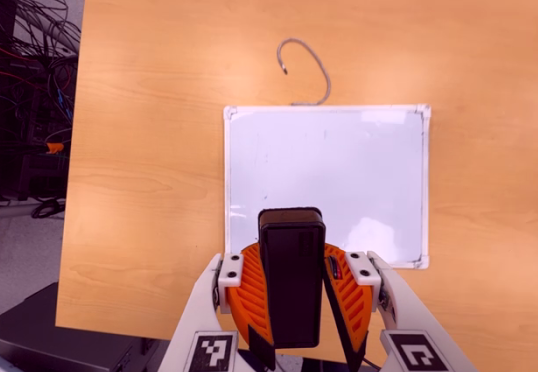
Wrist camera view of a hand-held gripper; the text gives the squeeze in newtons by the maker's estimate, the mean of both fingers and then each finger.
{"total": 10.9, "left": 10.5, "right": 11.4}